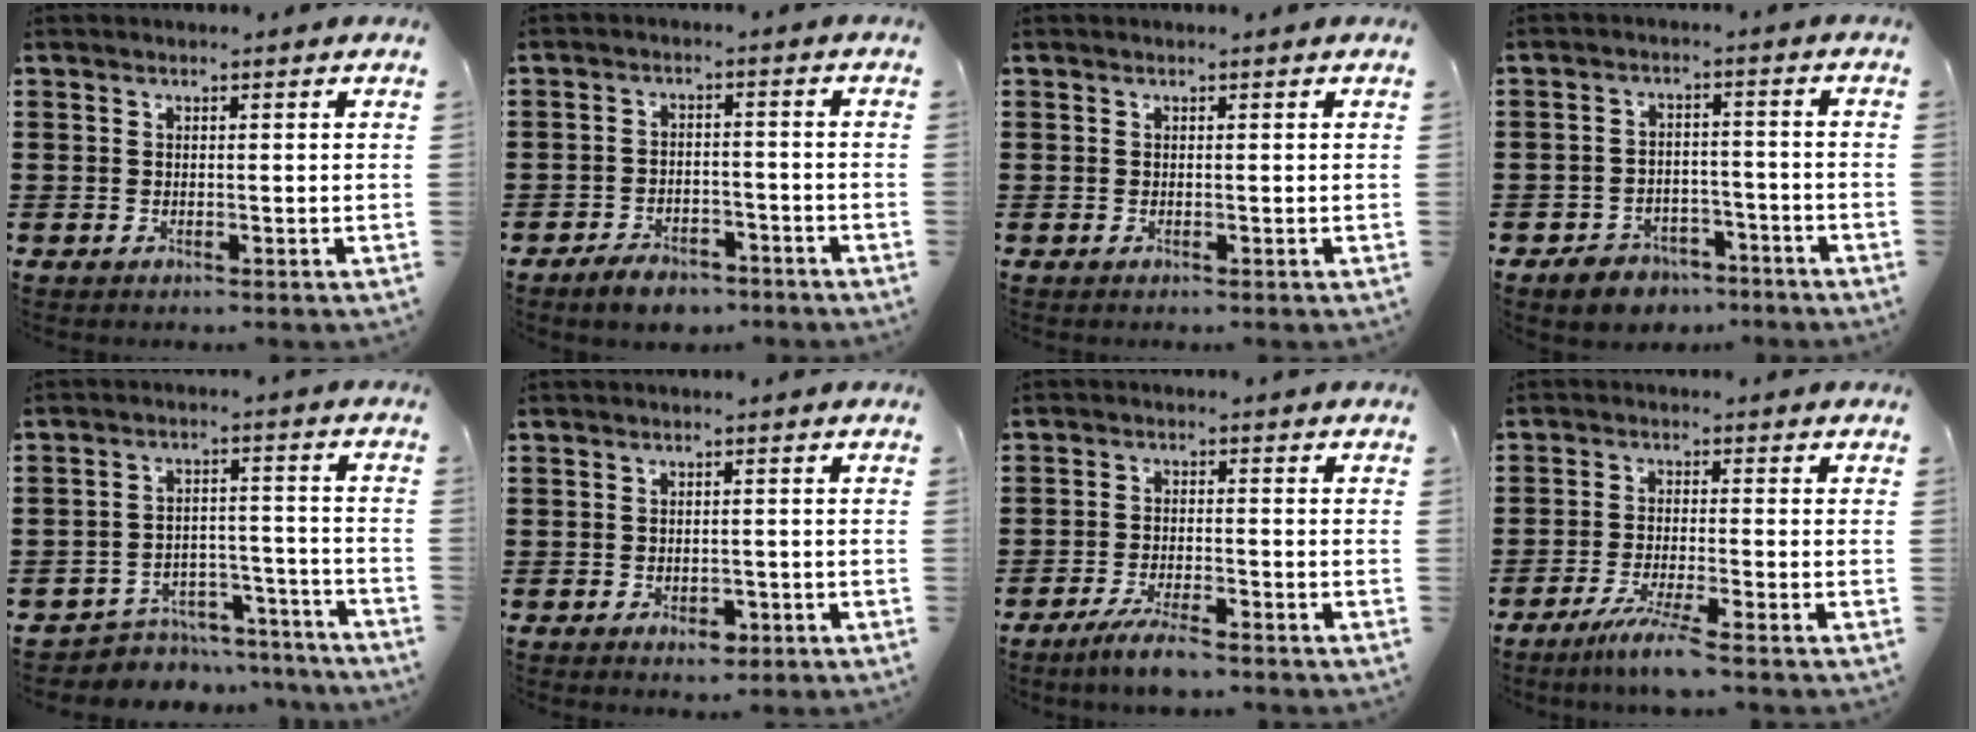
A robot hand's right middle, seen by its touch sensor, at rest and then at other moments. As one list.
[{"total": 3.8, "force": [-3.5, 1.2, 0.7], "torque": [-0.015, 0.011, -0.070]}, {"total": 0.0}, {"total": 4.5, "force": [-4.1, 1.6, 0.5], "torque": [-0.021, 0.011, -0.086]}, {"total": 5.4, "force": [-5.3, 1.3, 0.2], "torque": [-0.006, 0.020, -0.108]}, {"total": 2.2, "force": [-1.1, 1.4, 1.2], "torque": [-0.023, 0.001, -0.022]}, {"total": 4.7, "force": [-3.9, 0.4, 2.5], "torque": [-0.053, -0.008, -0.076]}, {"total": 4.8, "force": [-3.9, -0.3, 2.9], "torque": [-0.058, -0.014, -0.071]}]